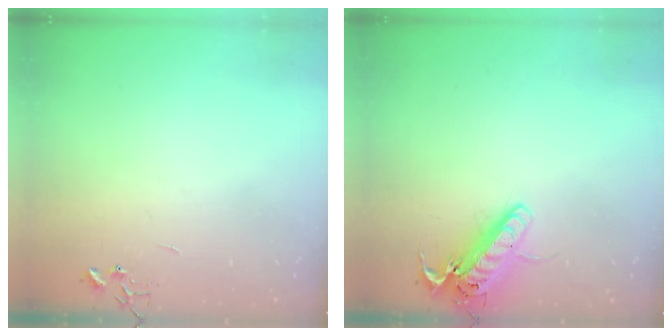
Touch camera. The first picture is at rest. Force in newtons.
{"total": 15.8, "press": 15.6, "slide": 2.7}